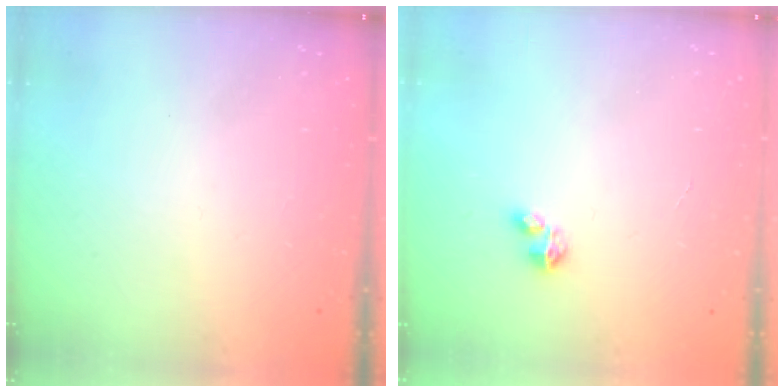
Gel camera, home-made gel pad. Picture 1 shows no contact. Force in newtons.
{"total": 2.1, "press": 2.1, "slide": 0.2}